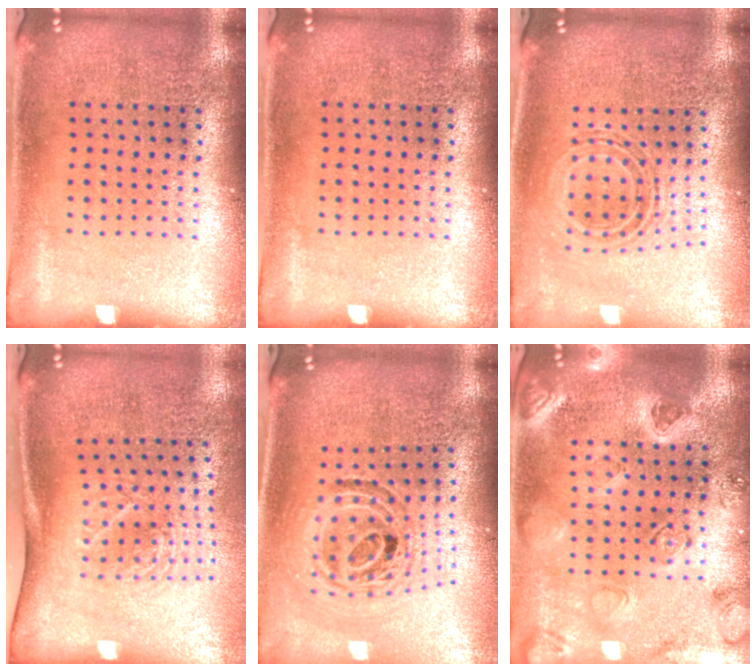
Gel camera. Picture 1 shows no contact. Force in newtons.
{"total": 0.0}
{"total": 0.7, "press": 0.7, "slide": 0.2}
{"total": 1.8, "press": 1.3, "slide": 1.4}
{"total": 1.2, "press": 1.1, "slide": 0.5}
{"total": 2.3, "press": 2.3, "slide": 0.4}